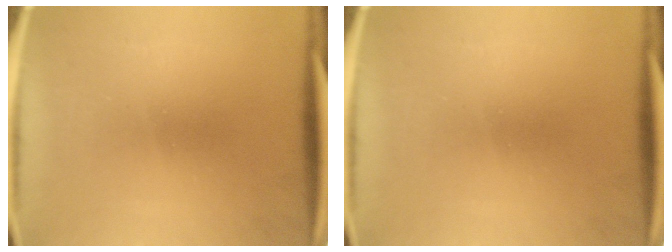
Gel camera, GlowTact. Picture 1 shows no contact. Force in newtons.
{"total": 0.0}